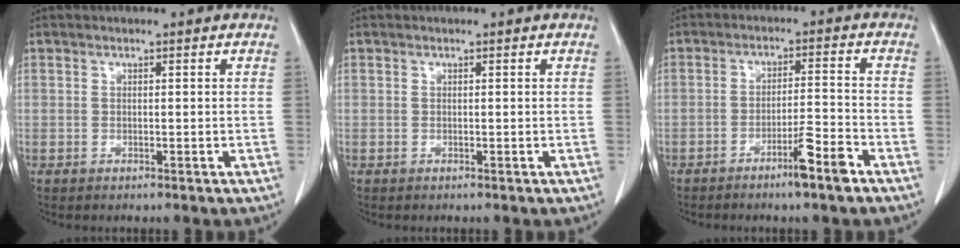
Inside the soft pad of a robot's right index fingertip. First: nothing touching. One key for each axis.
{"total": 0.0}
{"total": 6.0, "fx": -3.9, "fy": -0.2, "fz": 4.5, "tx": -0.069, "ty": -0.002, "tz": -0.068}